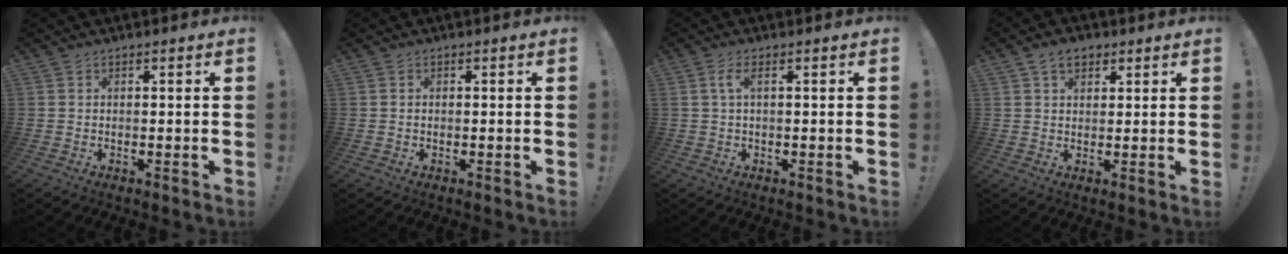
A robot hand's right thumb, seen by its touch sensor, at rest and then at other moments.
{"total": 0.0}
{"total": 3.4, "force": [1.0, 0.9, 3.1], "torque": [-0.056, 0.001, 0.016]}
{"total": 5.7, "force": [3.1, 3.7, 3.0], "torque": [-0.047, -0.004, 0.056]}